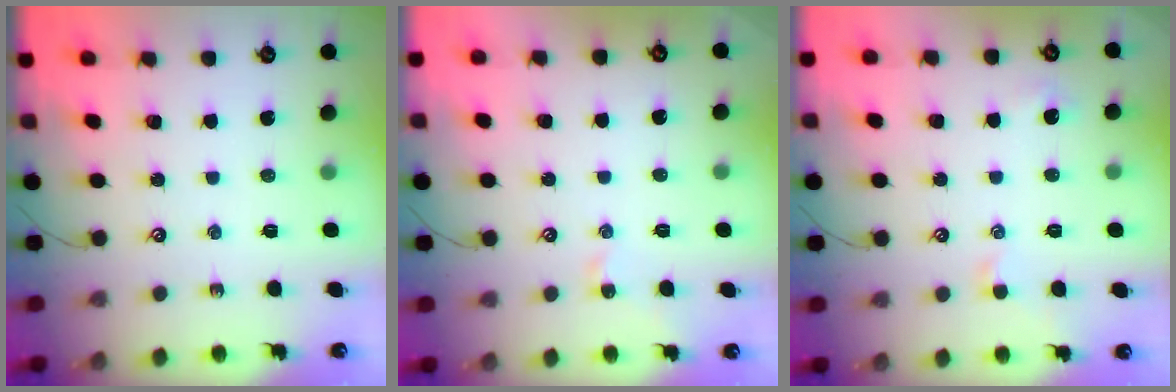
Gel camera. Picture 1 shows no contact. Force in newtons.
{"total": 1.3, "press": 1.3, "slide": 0.3}
{"total": 1.6, "press": 1.5, "slide": 0.5}